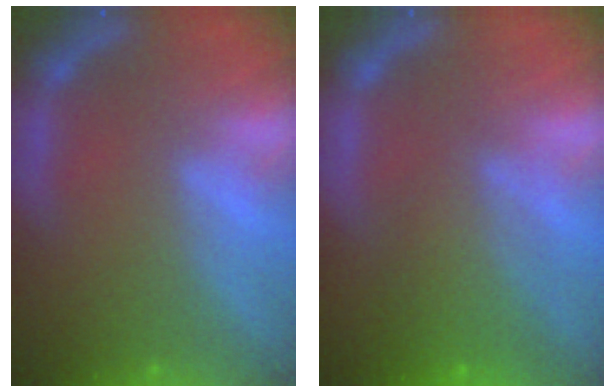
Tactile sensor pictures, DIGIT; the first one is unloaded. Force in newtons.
{"total": 5.1}